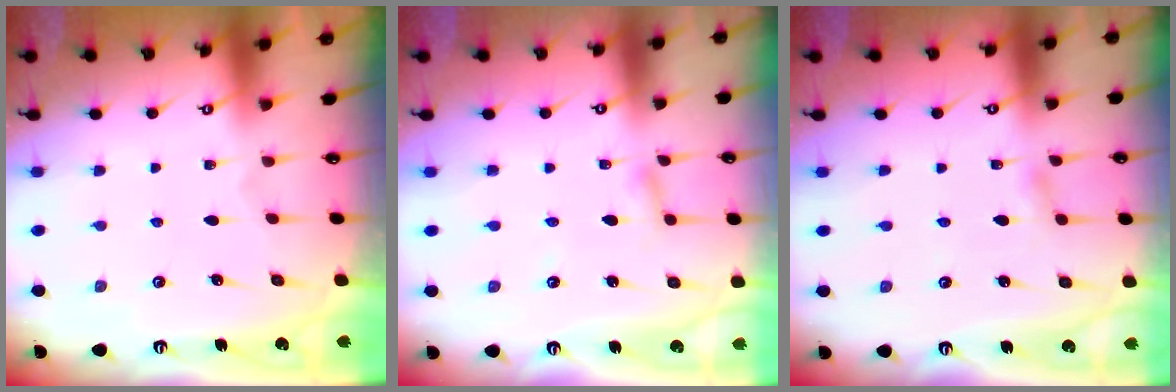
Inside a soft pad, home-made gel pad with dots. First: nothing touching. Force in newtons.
{"total": 2.7, "press": 2.7, "slide": 0.3}
{"total": 3.3, "press": 3.3, "slide": 0.4}